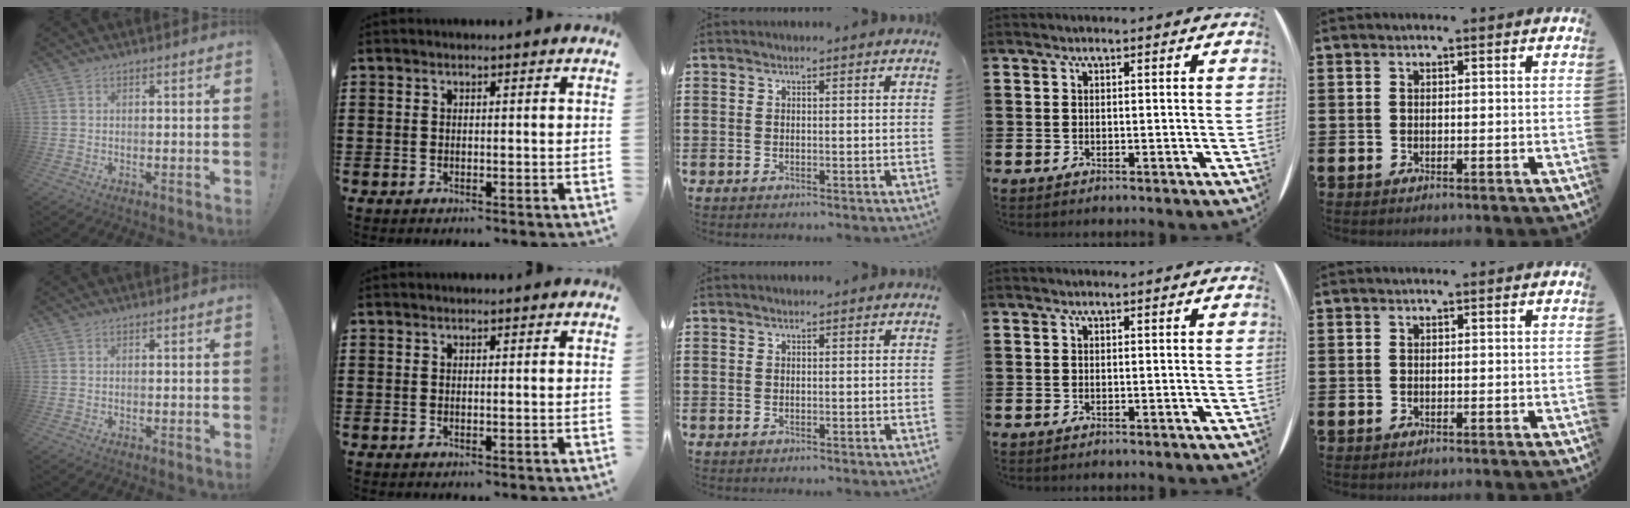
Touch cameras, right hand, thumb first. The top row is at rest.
{}